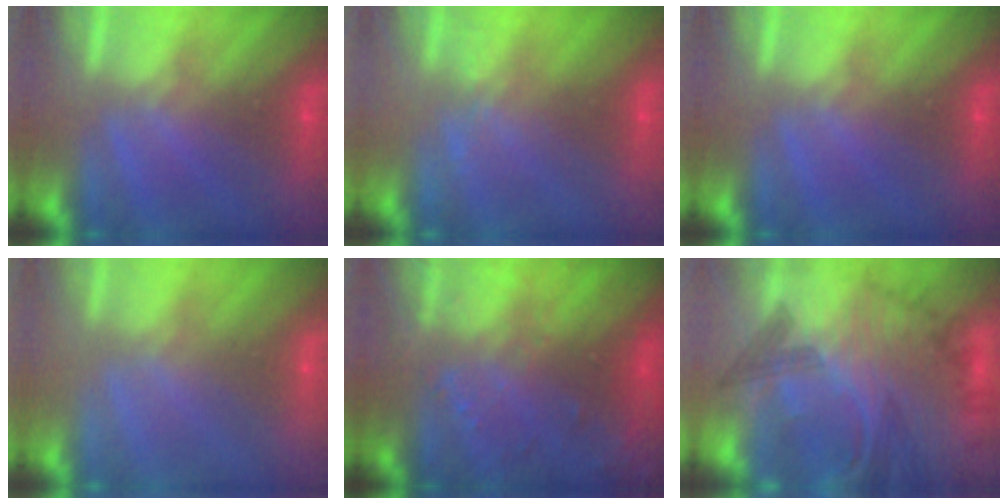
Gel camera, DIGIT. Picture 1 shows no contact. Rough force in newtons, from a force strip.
{"total": 2.1}
{"total": 0.0}
{"total": 3.1}
{"total": 8.4}
{"total": 8.5}